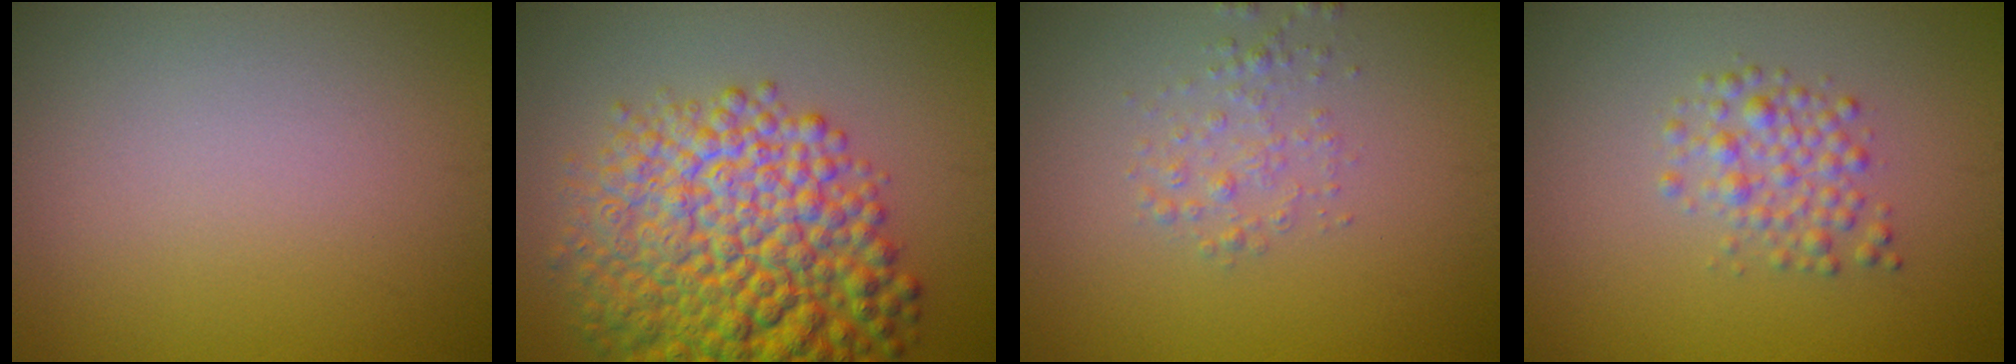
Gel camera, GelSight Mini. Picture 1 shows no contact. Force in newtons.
{"total": 11.8, "press": 11.8, "slide": 0.5}
{"total": 1.7, "press": 1.7, "slide": 0.1}
{"total": 2.5, "press": 2.5, "slide": 0.0}